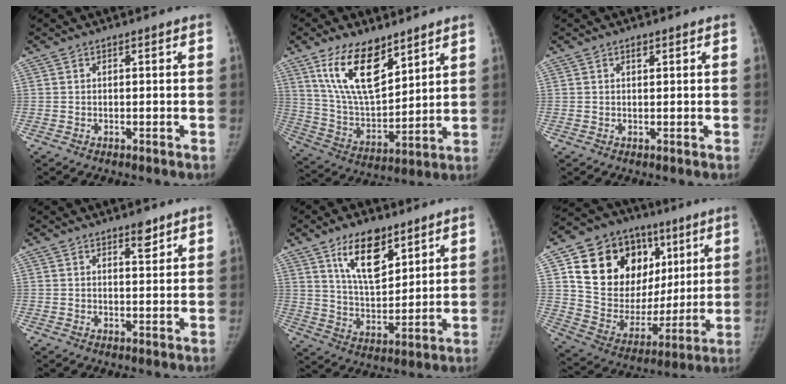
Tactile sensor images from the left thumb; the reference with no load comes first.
{"total": 16.1, "force": [9.8, 7.2, 10.5], "torque": [-0.157, -0.054, 0.196]}
{"total": 0.9, "force": [0.6, 0.5, 0.5], "torque": [-0.006, -0.003, 0.009]}
{"total": 2.9, "force": [2.1, 1.1, 1.7], "torque": [-0.014, -0.014, 0.032]}
{"total": 12.8, "force": [7.5, 6.0, 8.5], "torque": [-0.116, -0.048, 0.139]}
{"total": 25.9, "force": [9.3, 18.6, 15.5], "torque": [-0.205, 0.011, 0.170]}